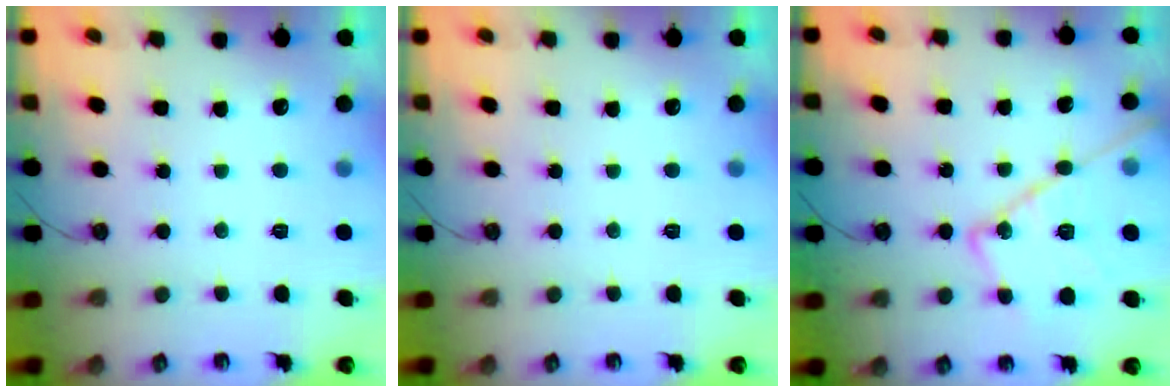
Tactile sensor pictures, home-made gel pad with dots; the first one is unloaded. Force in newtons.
{"total": 0.0}
{"total": 19.5, "press": 19.4, "slide": 1.8}